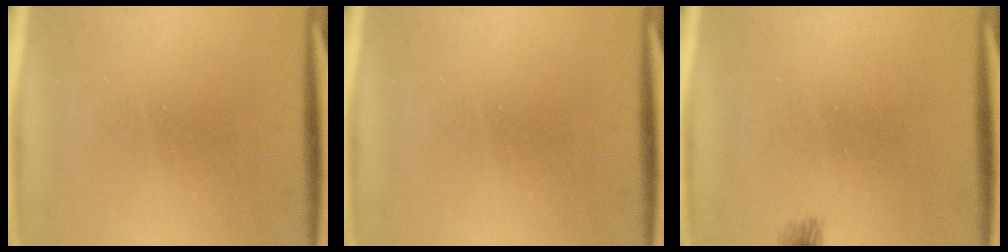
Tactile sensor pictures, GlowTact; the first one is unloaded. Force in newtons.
{"total": 0.0}
{"total": 1.6}